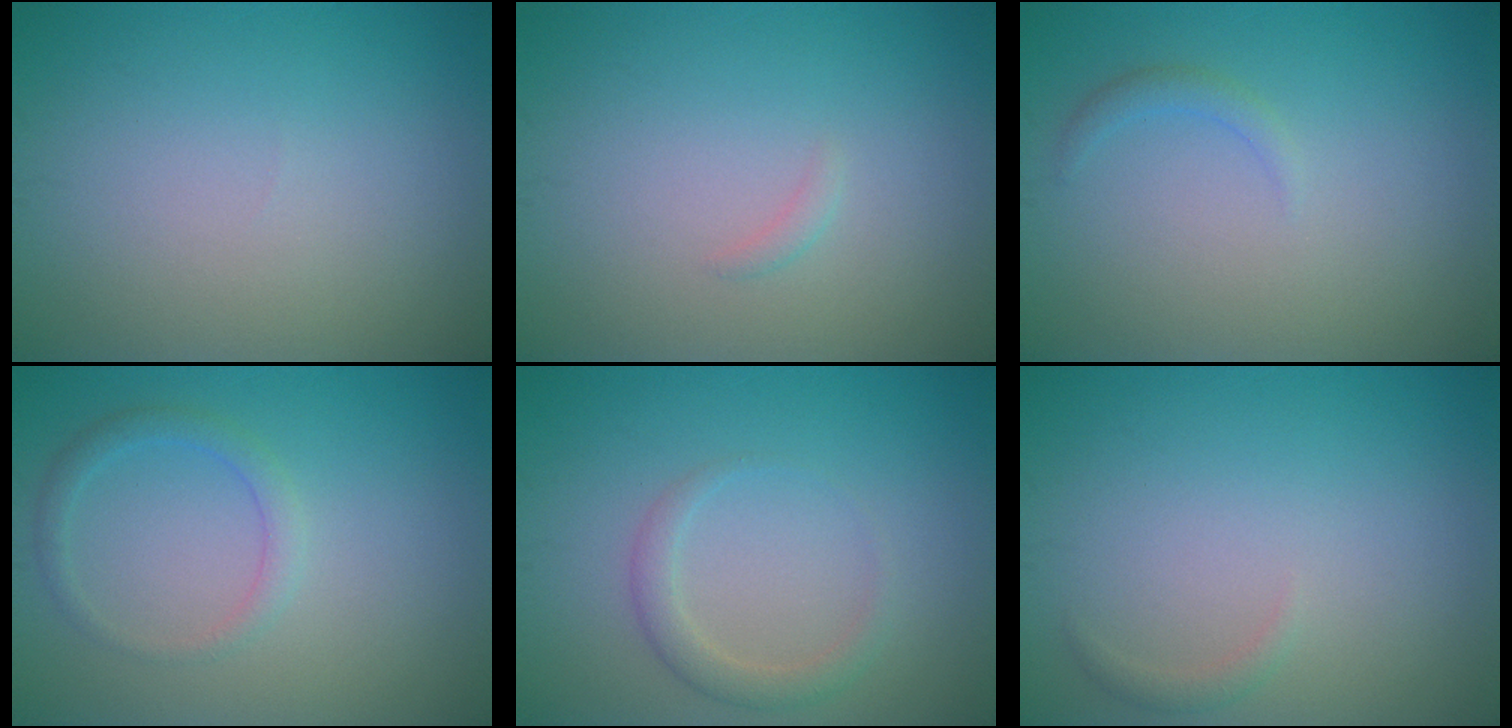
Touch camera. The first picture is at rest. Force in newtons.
{"total": 0.6, "press": 0.6, "slide": 0.0}
{"total": 1.0, "press": 1.0, "slide": 0.0}
{"total": 1.8, "press": 1.8, "slide": 0.1}
{"total": 1.9, "press": 1.9, "slide": 0.2}
{"total": 0.8, "press": 0.8, "slide": 0.0}